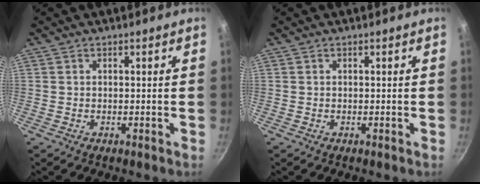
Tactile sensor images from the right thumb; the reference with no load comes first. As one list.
[{"total": 0.0}]